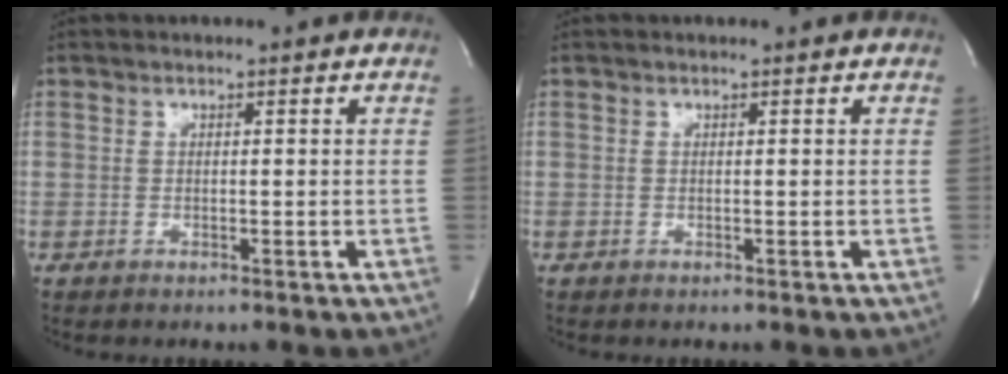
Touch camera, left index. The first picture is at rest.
{"total": 0.0}